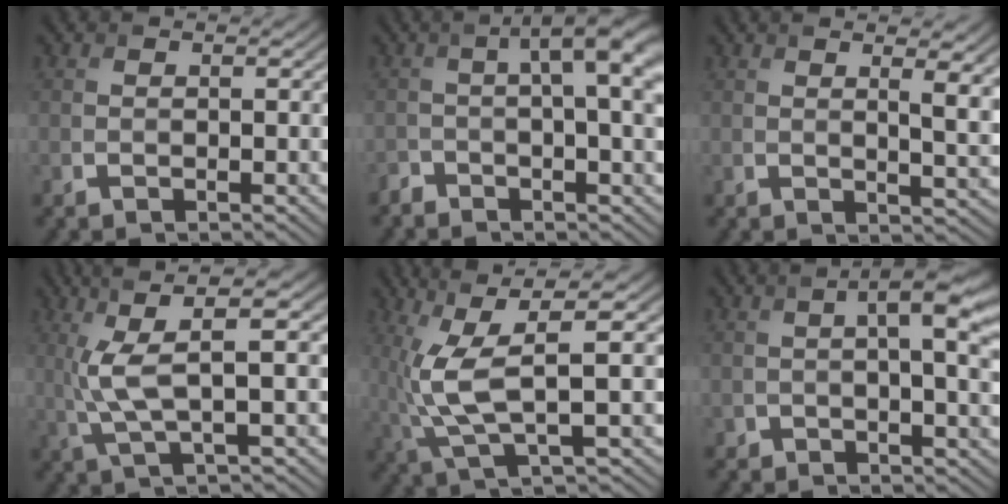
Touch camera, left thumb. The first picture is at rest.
{"total": 7.0, "force": [-0.5, 1.8, 6.7], "torque": [-0.092, 0.003, -0.016]}
{"total": 6.1, "force": [2.3, 2.0, 5.3], "torque": [-0.057, 0.010, 0.034]}
{"total": 7.3, "force": [1.9, 1.2, 6.9], "torque": [-0.150, 0.017, 0.041]}
{"total": 8.5, "force": [0.9, 1.9, 8.3], "torque": [-0.181, 0.015, 0.020]}
{"total": 6.0, "force": [1.4, 2.0, 5.5], "torque": [-0.076, 0.001, 0.024]}